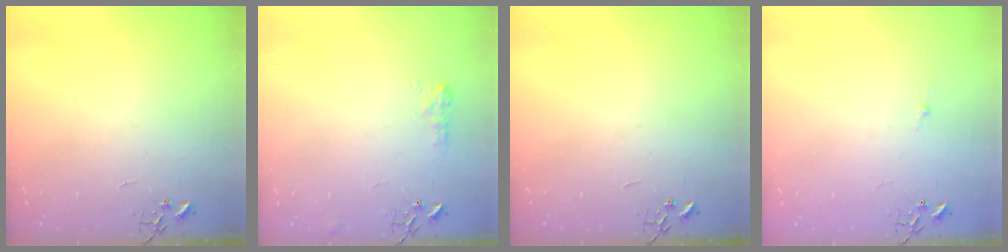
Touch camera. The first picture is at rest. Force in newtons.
{"total": 8.0, "press": 7.9, "slide": 0.7}
{"total": 0.0}
{"total": 2.7, "press": 2.7, "slide": 0.3}